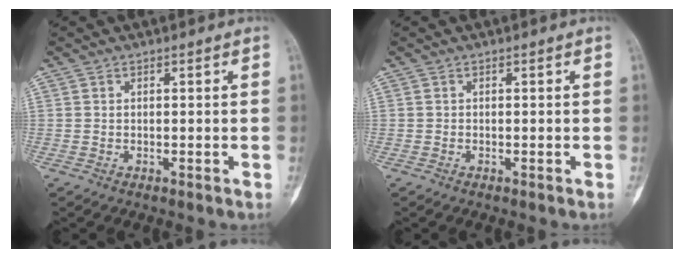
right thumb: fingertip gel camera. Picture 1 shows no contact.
{"total": 0.0}